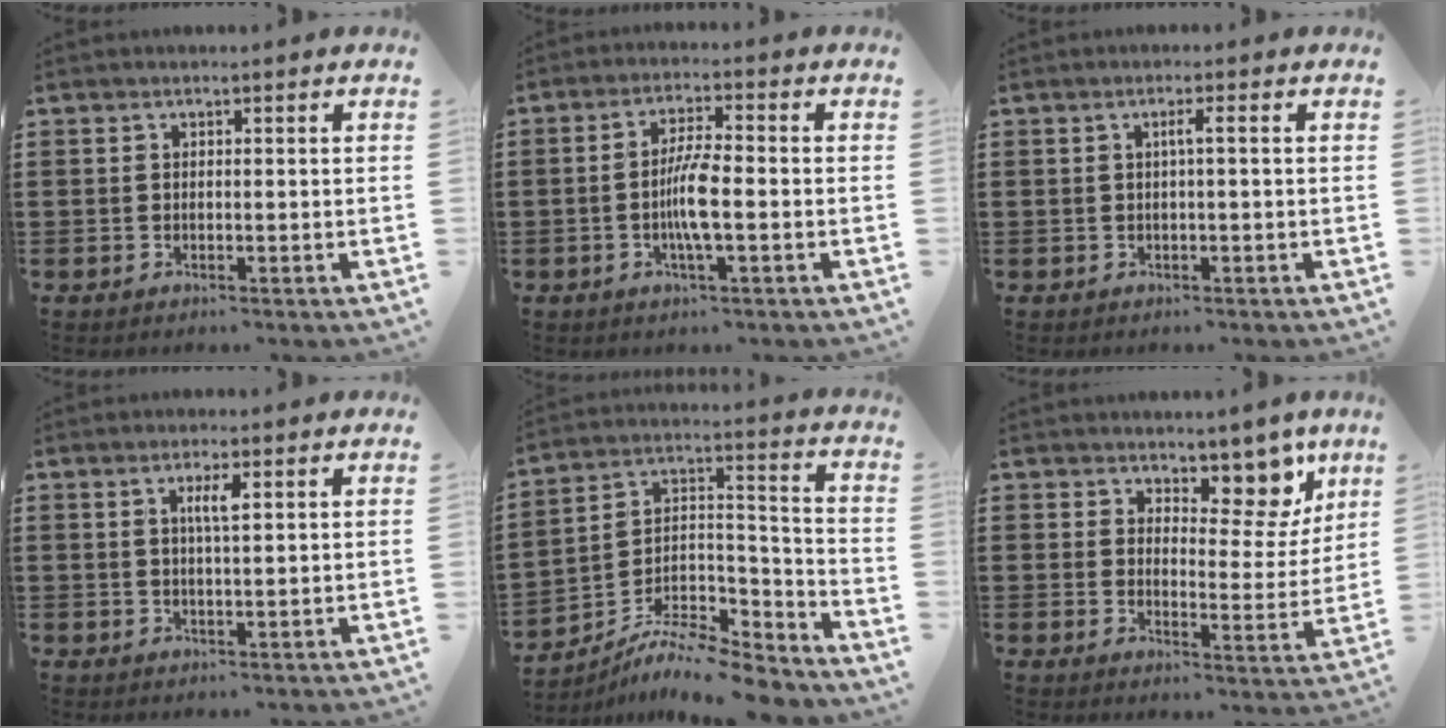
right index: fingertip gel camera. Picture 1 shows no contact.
{"total": 5.7, "force": [-1.4, 0.9, 5.4], "torque": [-0.109, -0.002, -0.031]}
{"total": 1.7, "force": [0.0, -0.2, 1.6], "torque": [-0.029, -0.001, -0.004]}
{"total": 2.8, "force": [0.9, 0.5, 2.6], "torque": [-0.054, 0.003, 0.013]}
{"total": 8.9, "force": [-8.0, 2.1, 3.2], "torque": [-0.052, 0.016, -0.155]}
{"total": 8.4, "force": [6.7, 3.5, 3.6], "torque": [-0.060, -0.041, 0.116]}